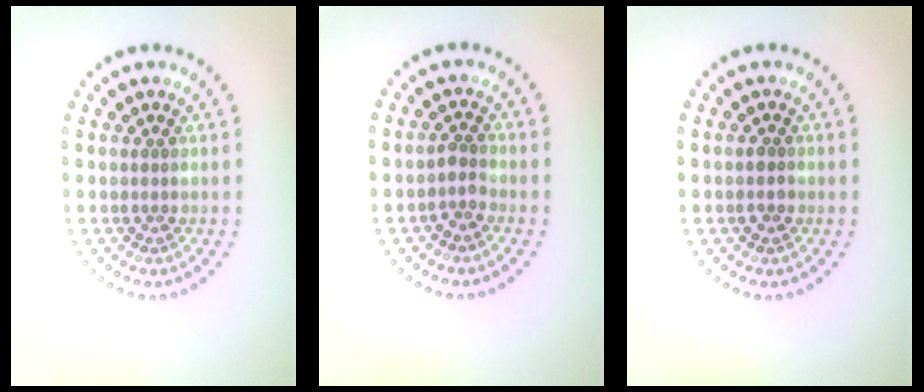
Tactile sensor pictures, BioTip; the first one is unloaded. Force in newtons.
{"total": 1.4, "press": 1.2, "slide": 0.8}
{"total": 1.1, "press": 1.0, "slide": 0.4}